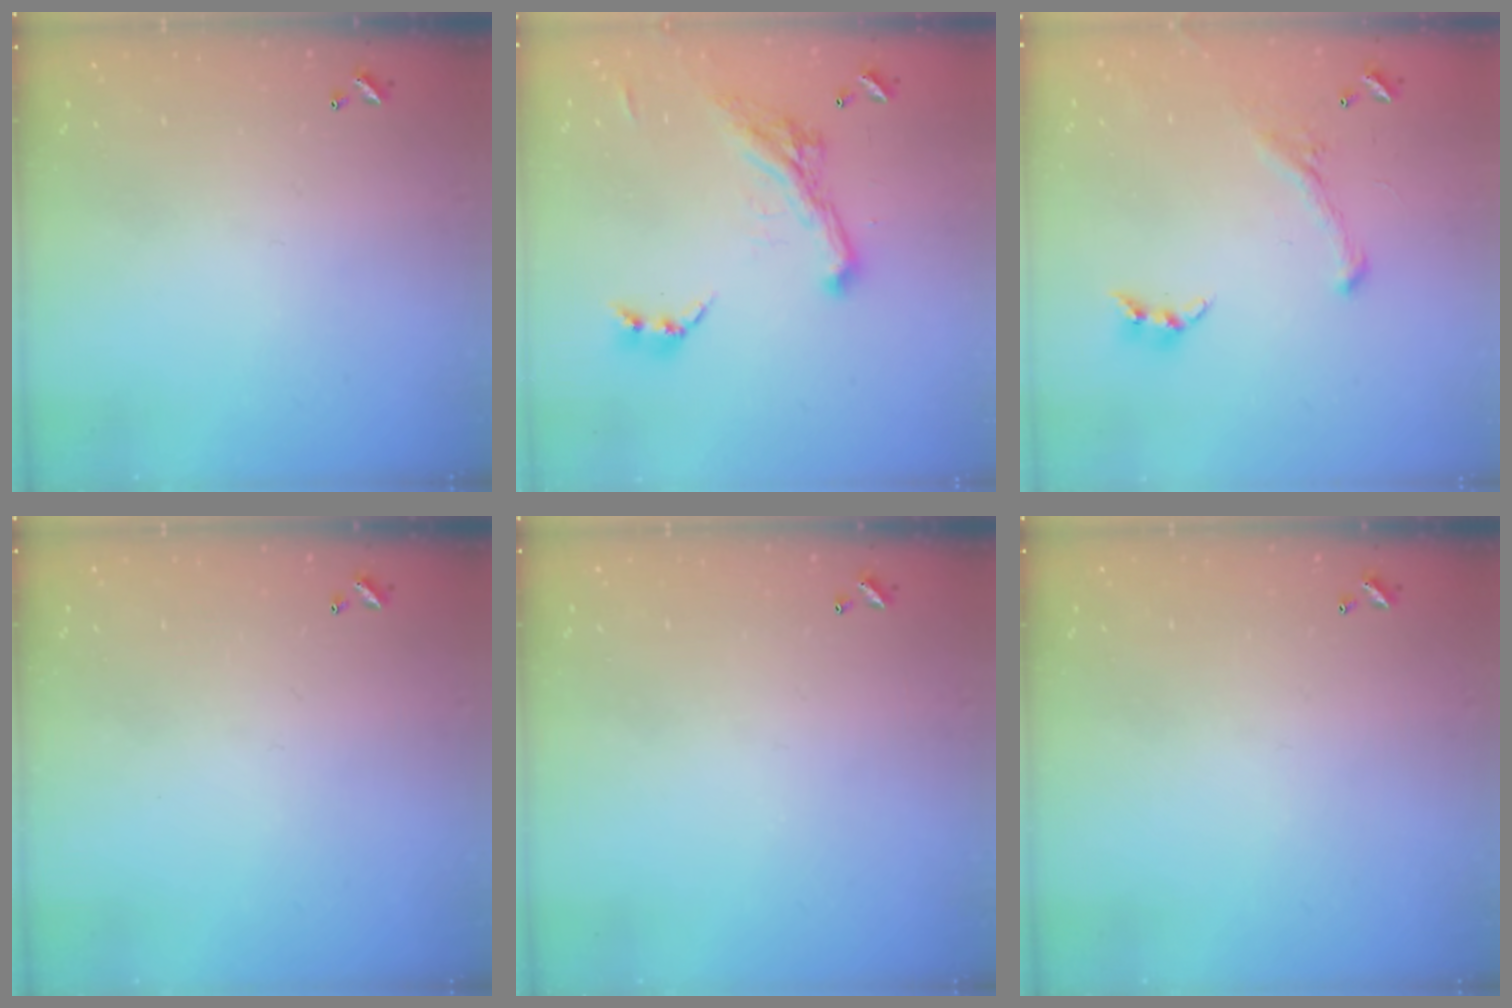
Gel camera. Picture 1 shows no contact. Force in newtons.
{"total": 5.6, "press": 5.3, "slide": 1.6}
{"total": 1.4, "press": 0.6, "slide": 1.2}
{"total": 0.0}
{"total": 0.0}
{"total": 0.0}